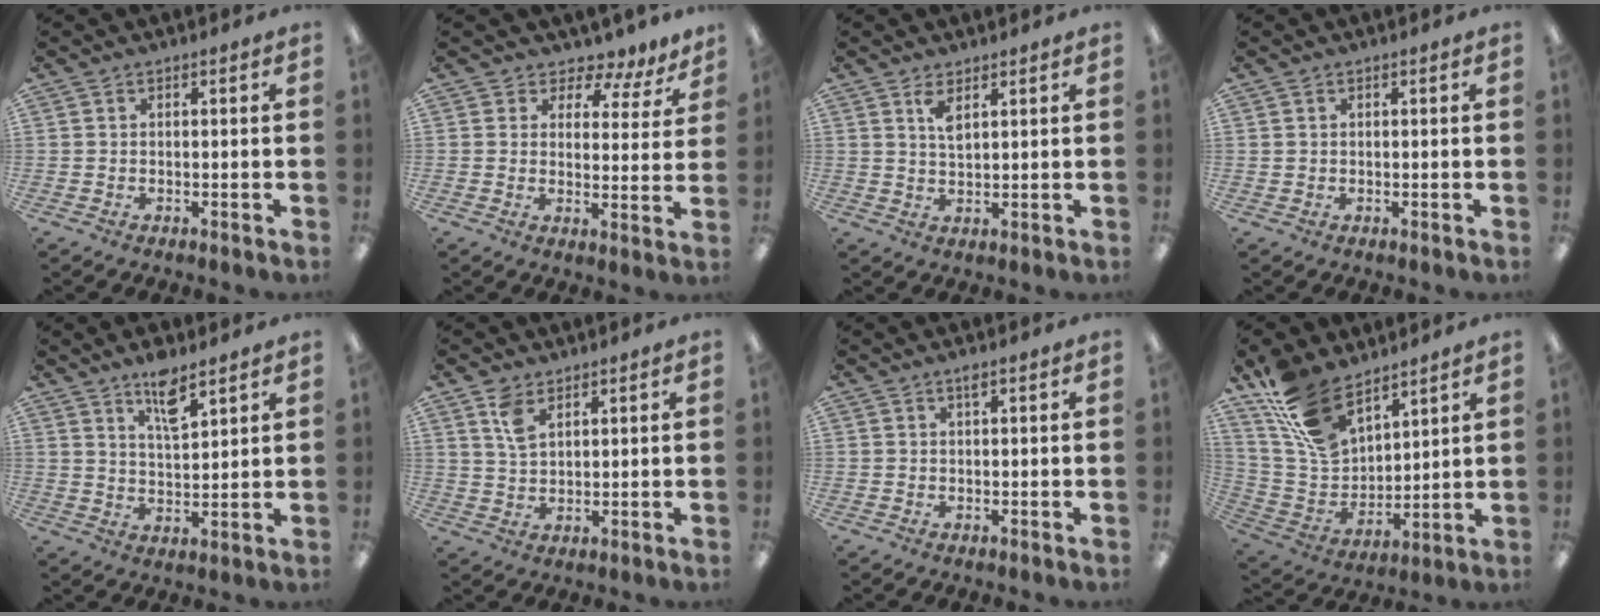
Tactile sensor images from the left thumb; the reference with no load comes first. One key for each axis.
{"total": 5.5, "fx": 4.5, "fy": 2.4, "fz": 2.2, "tx": -0.024, "ty": -0.045, "tz": 0.073}
{"total": 3.8, "fx": 2.4, "fy": 1.5, "fz": 2.5, "tx": -0.048, "ty": -0.003, "tz": 0.042}
{"total": 0.8, "fx": 0.4, "fy": 0.7, "fz": 0.3, "tx": -0.006, "ty": 0.003, "tz": 0.008}
{"total": 7.6, "fx": 5.6, "fy": 2.3, "fz": 4.6, "tx": -0.072, "ty": -0.030, "tz": 0.093}
{"total": 5.9, "fx": 3.7, "fy": 3.1, "fz": 3.4, "tx": -0.077, "ty": 0.000, "tz": 0.070}
{"total": 1.1, "fx": 0.8, "fy": 0.2, "fz": 0.7, "tx": -0.018, "ty": 0.001, "tz": 0.015}
{"total": 16.1, "fx": 11.6, "fy": 8.2, "fz": 7.6, "tx": -0.171, "ty": -0.054, "tz": 0.225}